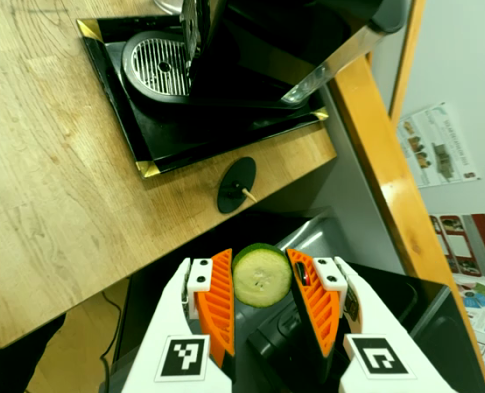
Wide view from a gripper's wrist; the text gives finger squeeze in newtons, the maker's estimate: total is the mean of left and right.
{"total": 9.1, "left": 9.1, "right": 9.1}